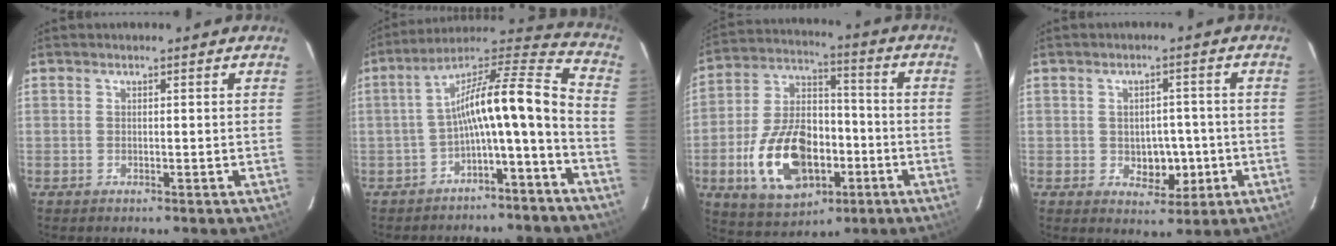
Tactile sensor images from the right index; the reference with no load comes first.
{"total": 13.6, "force": [-4.3, 1.1, 12.9], "torque": [-0.205, 0.046, -0.069]}
{"total": 16.4, "force": [-5.4, 9.1, 12.5], "torque": [-0.251, 0.010, -0.087]}
{"total": 5.5, "force": [-1.2, 3.7, 3.8], "torque": [-0.042, 0.010, -0.008]}